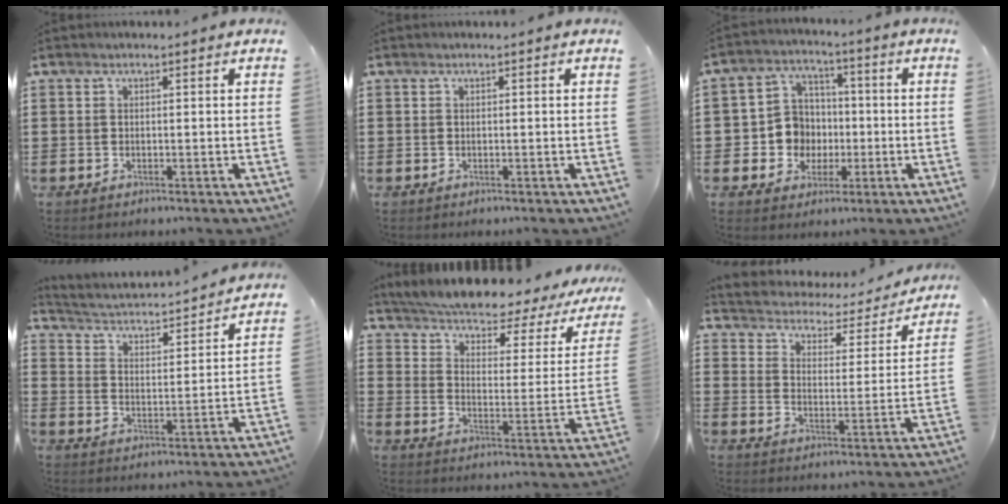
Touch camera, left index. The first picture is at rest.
{"total": 0.0}
{"total": 7.8, "force": [-0.6, 7.4, 2.3], "torque": [-0.076, 0.022, -0.006]}
{"total": 2.3, "force": [2.3, 0.0, 0.4], "torque": [-0.027, -0.031, 0.027]}
{"total": 3.5, "force": [3.1, 0.2, 1.7], "torque": [-0.056, -0.036, 0.039]}
{"total": 2.2, "force": [2.0, 0.8, 0.2], "torque": [-0.023, -0.022, 0.023]}